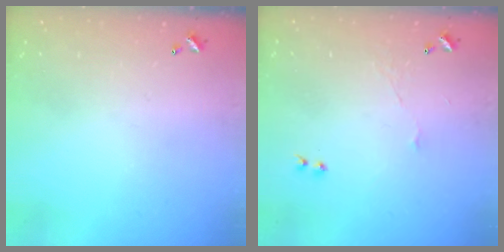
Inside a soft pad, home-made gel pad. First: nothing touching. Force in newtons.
{"total": 2.4, "press": 2.3, "slide": 0.6}